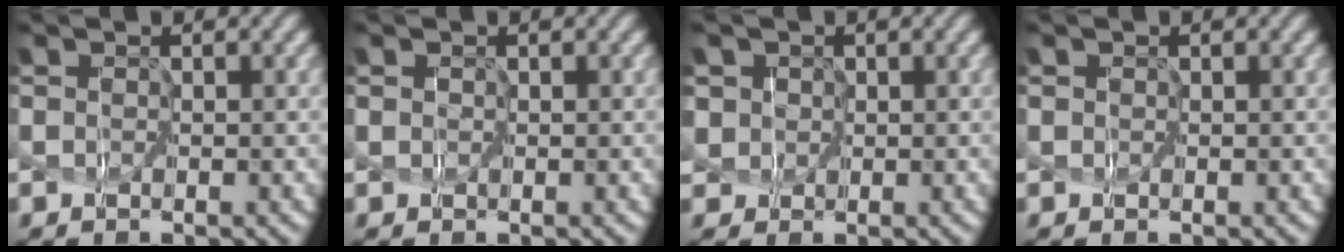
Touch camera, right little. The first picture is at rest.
{"total": 0.7, "force": [0.3, 0.6, 0.3], "torque": [0.001, 0.006, 0.001]}
{"total": 5.2, "force": [2.2, 4.3, 1.9], "torque": [-0.048, 0.022, 0.021]}
{"total": 0.9, "force": [0.4, 0.6, 0.4], "torque": [0.001, 0.009, -0.004]}